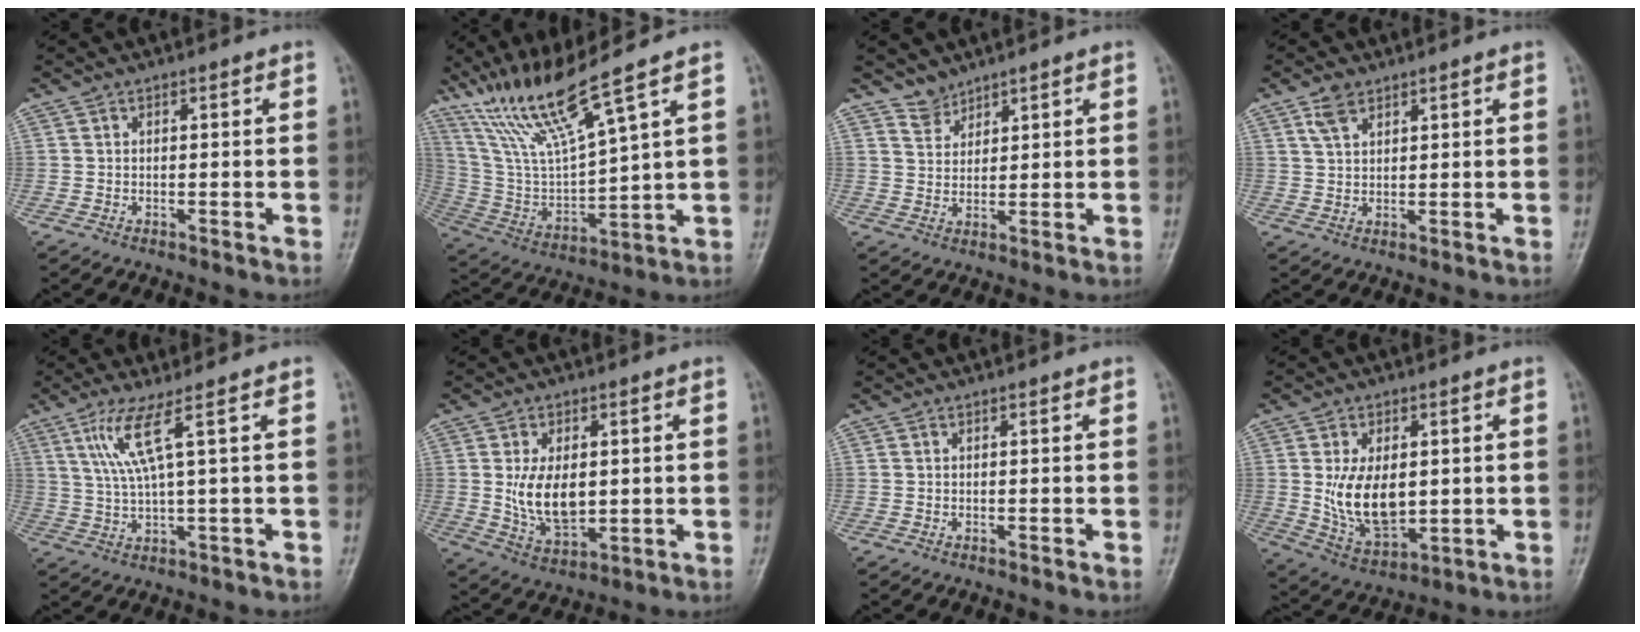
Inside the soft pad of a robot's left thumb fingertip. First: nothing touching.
{"total": 14.8, "force": [10.8, 0.6, 10.1], "torque": [-0.196, -0.053, 0.223]}
{"total": 3.1, "force": [2.8, 1.4, 0.0], "torque": [0.019, -0.022, 0.053]}
{"total": 4.0, "force": [2.5, 2.2, 2.2], "torque": [-0.035, -0.008, 0.053]}
{"total": 6.4, "force": [2.8, -0.5, 5.7], "torque": [-0.140, -0.011, 0.071]}
{"total": 10.5, "force": [0.7, 6.3, 8.4], "torque": [-0.133, -0.012, 0.027]}
{"total": 0.0}
{"total": 12.5, "force": [0.7, 7.5, 10.0], "torque": [-0.156, -0.014, 0.031]}